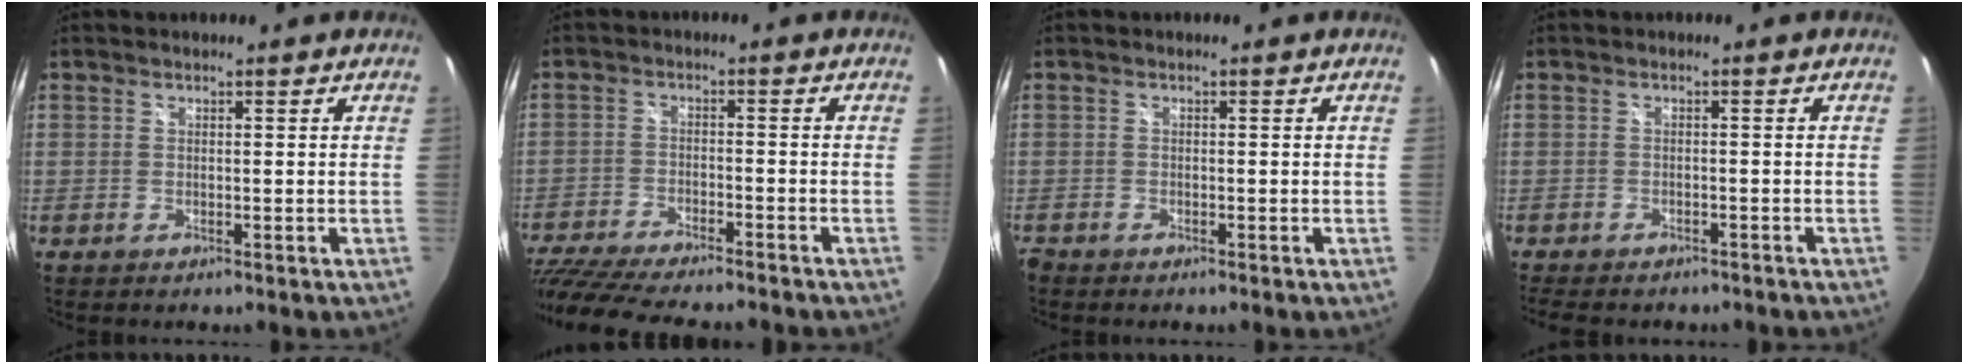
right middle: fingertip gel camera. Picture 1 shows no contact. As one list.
[{"total": 17.3, "force": [-14.9, 3.1, 8.3], "torque": [-0.174, -0.042, -0.241]}, {"total": 1.2, "force": [-1.1, 0.4, 0.2], "torque": [-0.007, -0.005, -0.025]}, {"total": 7.9, "force": [-6.5, 2.9, 3.5], "torque": [-0.077, -0.021, -0.093]}]